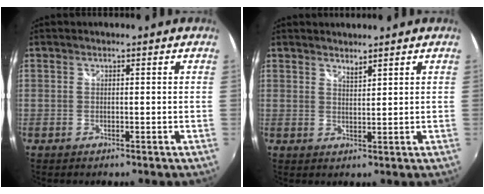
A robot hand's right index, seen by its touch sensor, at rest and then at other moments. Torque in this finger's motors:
{"motor_torque": [-0.09, 0.18, -0.06, 0.00]}